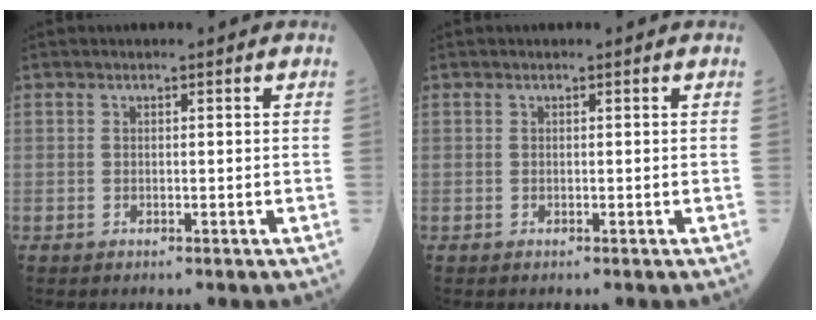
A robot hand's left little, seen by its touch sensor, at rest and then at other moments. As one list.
[{"total": 0.0}]